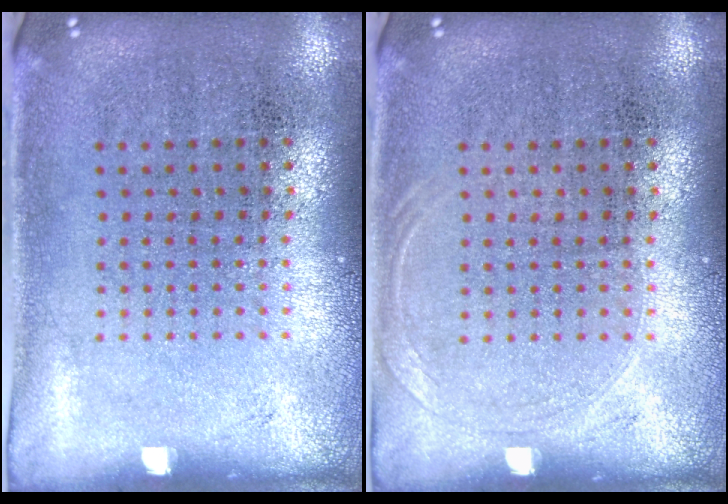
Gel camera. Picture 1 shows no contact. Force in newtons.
{"total": 0.9, "press": 0.8, "slide": 0.3}